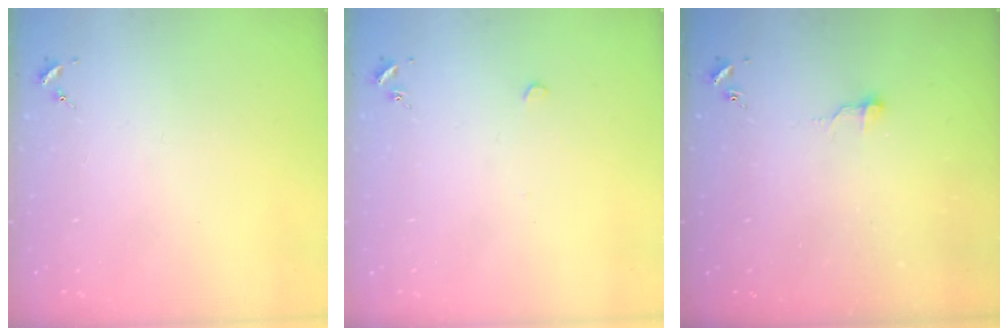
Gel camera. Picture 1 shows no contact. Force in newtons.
{"total": 2.7, "press": 2.6, "slide": 0.3}
{"total": 6.4, "press": 6.4, "slide": 0.5}